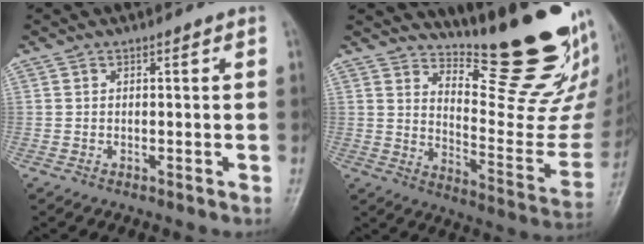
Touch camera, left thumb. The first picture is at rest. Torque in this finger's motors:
{"motor_torque": [0.66, 0.44, 1.16, -1.61, 0.06]}